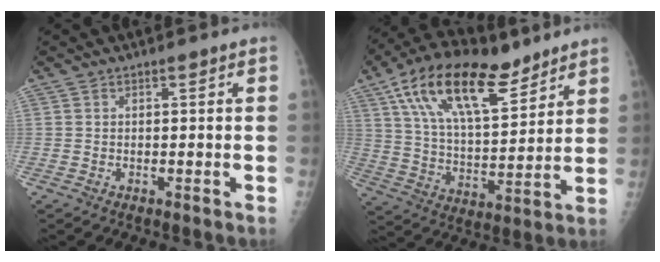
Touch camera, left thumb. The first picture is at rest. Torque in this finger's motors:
{"motor_torque": [1.23, 1.26, 1.46, -1.31, 0.33]}